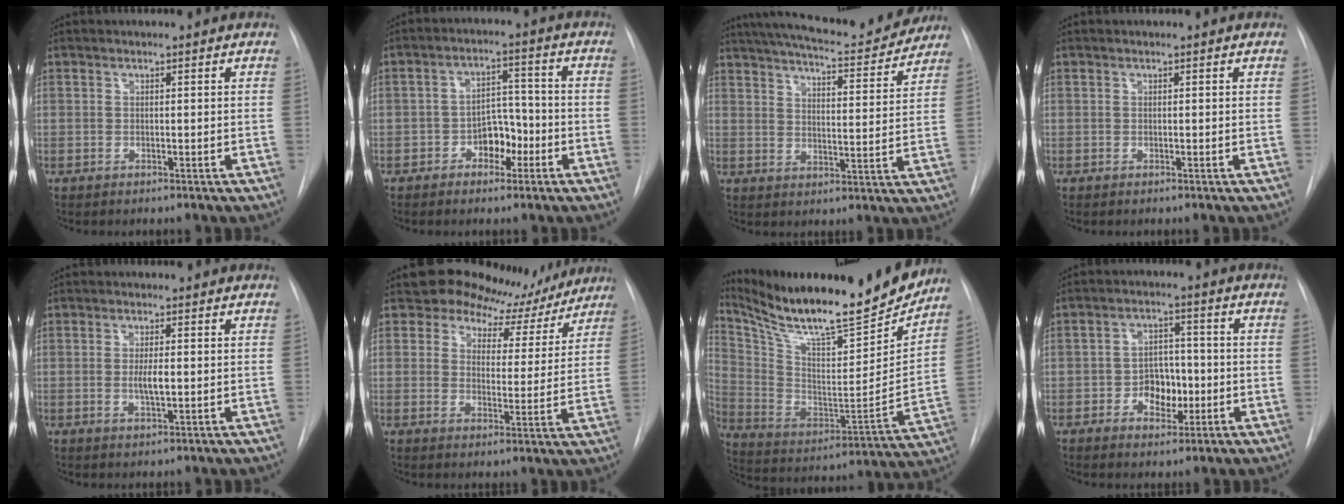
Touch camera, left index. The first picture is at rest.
{"total": 5.9, "force": [-3.0, 3.5, 3.7], "torque": [-0.054, 0.017, -0.050]}
{"total": 17.3, "force": [15.7, 2.5, 6.8], "torque": [-0.112, -0.007, 0.212]}
{"total": 0.0}
{"total": 2.9, "force": [-0.4, 0.7, 2.8], "torque": [-0.054, -0.006, -0.006]}
{"total": 10.7, "force": [9.4, 5.1, 0.9], "torque": [0.012, -0.007, 0.101]}
{"total": 25.2, "force": [22.1, 2.9, 11.8], "torque": [-0.217, -0.056, 0.342]}
{"total": 6.1, "force": [-1.9, 4.0, 4.1], "torque": [-0.061, 0.009, -0.030]}